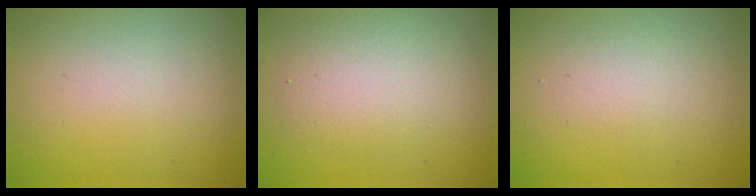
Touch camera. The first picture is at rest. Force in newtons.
{"total": 3.6, "press": 3.6, "slide": 0.4}
{"total": 1.4, "press": 1.4, "slide": 0.1}